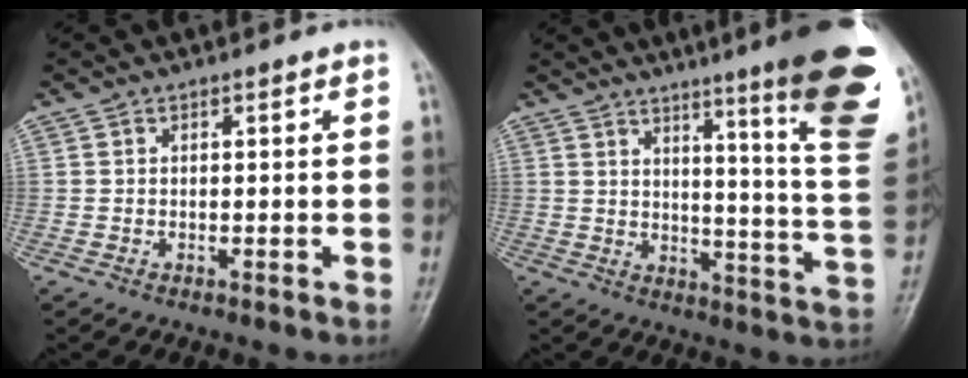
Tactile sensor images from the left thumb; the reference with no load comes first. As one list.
[{"total": 22.1, "force": [13.2, 2.1, 17.6], "torque": [-0.203, -0.080, 0.167]}]